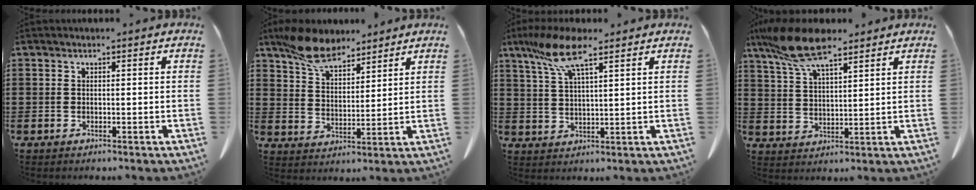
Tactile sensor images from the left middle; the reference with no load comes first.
{"total": 9.2, "force": [7.5, 3.5, 4.0], "torque": [-0.094, -0.013, 0.141]}
{"total": 8.6, "force": [5.7, 1.9, 6.2], "torque": [-0.142, -0.005, 0.101]}
{"total": 10.6, "force": [7.5, 3.0, 7.0], "torque": [-0.158, -0.011, 0.138]}